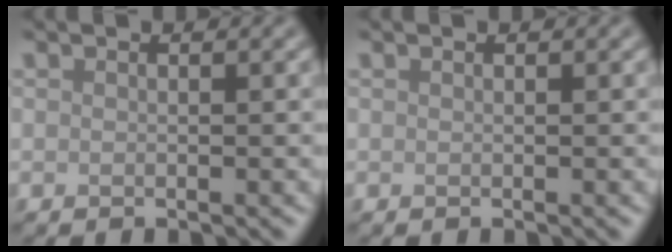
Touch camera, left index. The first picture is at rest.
{"total": 0.0}